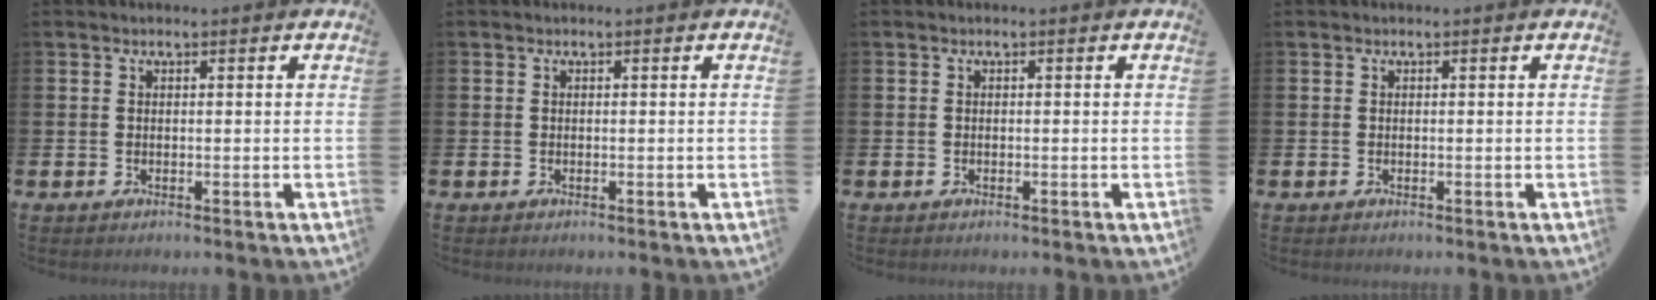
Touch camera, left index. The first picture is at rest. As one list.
[{"total": 0.0}, {"total": 0.0}, {"total": 0.0}]